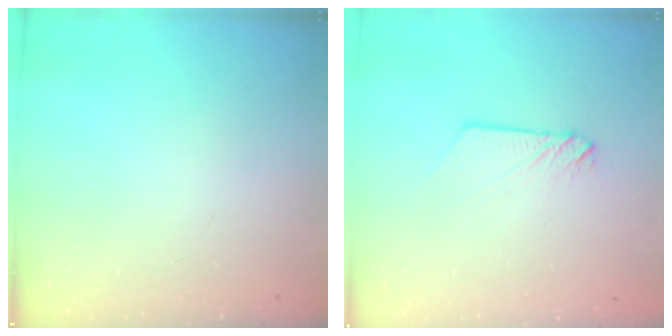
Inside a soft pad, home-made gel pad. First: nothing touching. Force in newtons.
{"total": 3.0, "press": 3.0, "slide": 0.2}